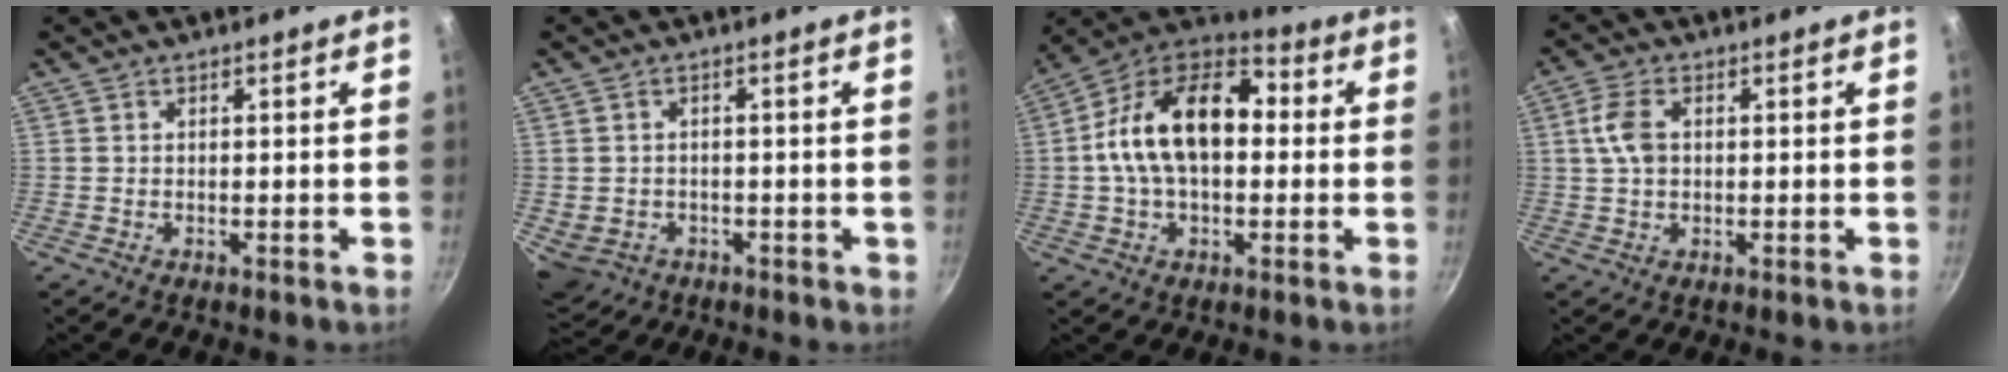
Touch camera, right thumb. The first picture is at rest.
{"total": 5.9, "force": [-1.6, 4.8, 3.0], "torque": [-0.030, 0.012, -0.007]}
{"total": 19.3, "force": [1.2, 11.9, 15.1], "torque": [-0.237, 0.037, -0.001]}
{"total": 5.6, "force": [0.9, 3.5, 4.3], "torque": [-0.082, 0.005, 0.016]}